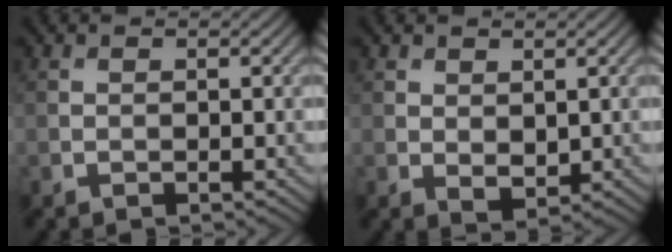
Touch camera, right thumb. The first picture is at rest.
{"total": 2.1, "force": [0.9, 1.4, 1.3], "torque": [-0.026, -0.007, 0.021]}